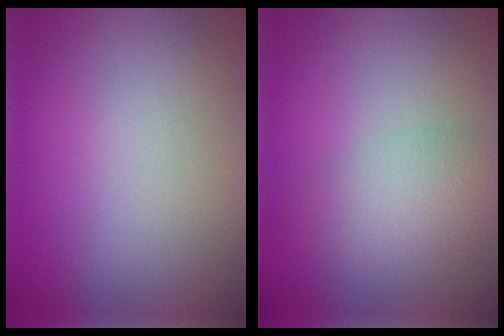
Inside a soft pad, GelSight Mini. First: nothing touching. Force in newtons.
{"total": 3.9, "press": 3.9, "slide": 0.1}